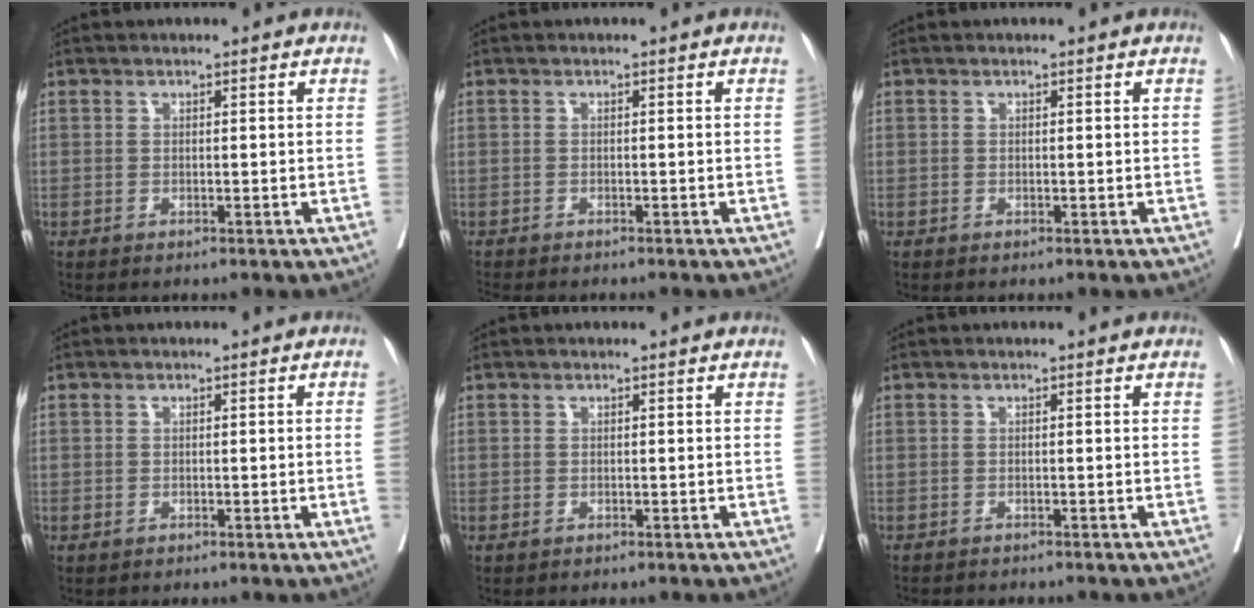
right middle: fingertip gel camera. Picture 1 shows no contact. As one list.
[{"total": 5.1, "force": [-4.6, 0.7, 2.2], "torque": [-0.027, -0.010, -0.066]}, {"total": 0.0}, {"total": 0.9, "force": [-0.1, 0.1, 0.9], "torque": [-0.015, 0.004, 0.001]}, {"total": 0.0}, {"total": 3.5, "force": [-3.2, 0.6, 1.3], "torque": [-0.020, -0.006, -0.041]}]